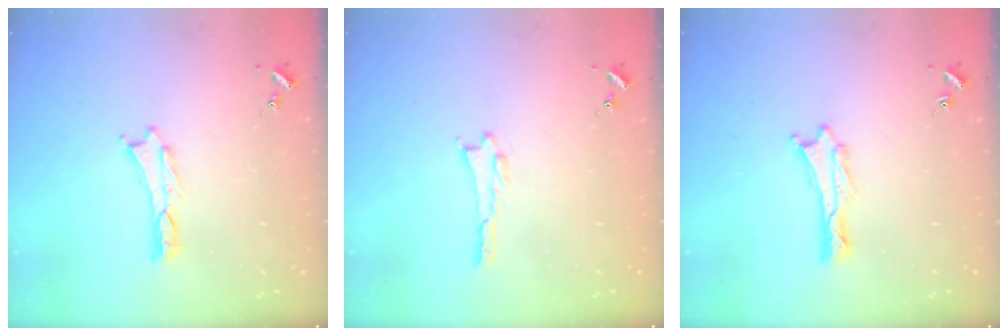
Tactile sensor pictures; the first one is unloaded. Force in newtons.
{"total": 0.0}
{"total": 0.6, "press": 0.6, "slide": 0.1}